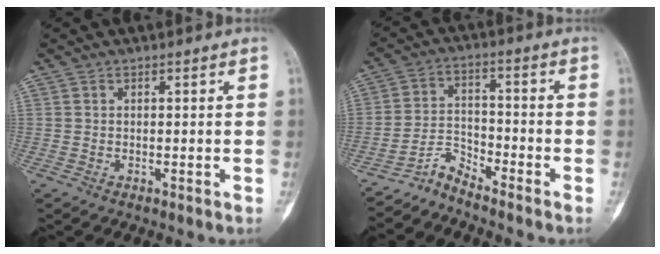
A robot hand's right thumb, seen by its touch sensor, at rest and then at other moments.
{"total": 4.9, "force": [-4.8, 0.8, 0.6], "torque": [-0.007, 0.043, -0.095]}